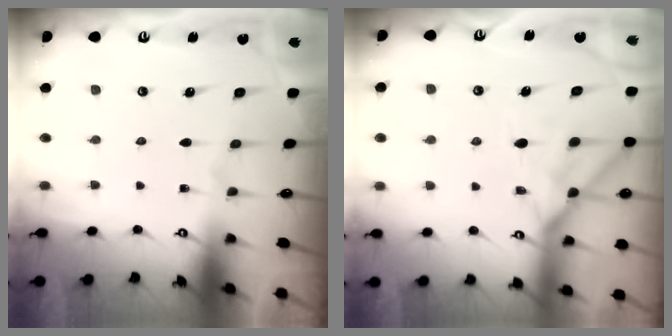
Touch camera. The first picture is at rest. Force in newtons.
{"total": 13.2, "press": 13.2, "slide": 1.2}